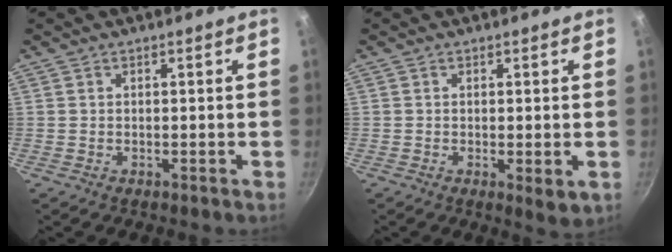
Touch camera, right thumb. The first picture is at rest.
{"total": 3.0, "force": [-0.6, 0.8, 2.9], "torque": [-0.046, -0.012, -0.008]}